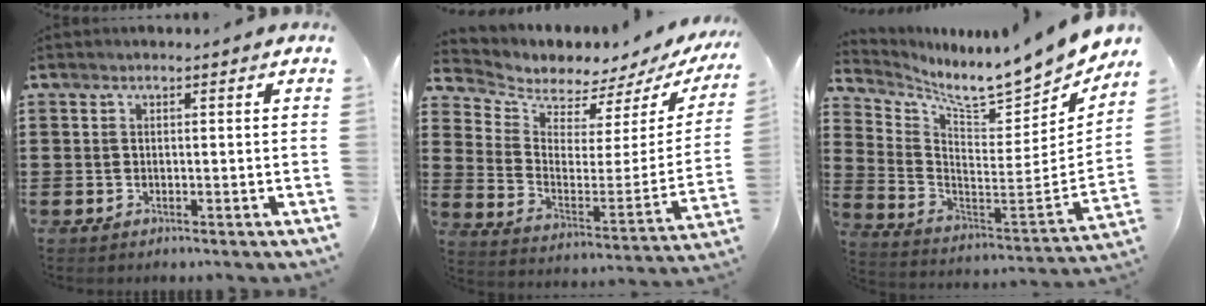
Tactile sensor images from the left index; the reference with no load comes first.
{"total": 3.9, "force": [3.8, 0.9, -0.3], "torque": [-0.027, -0.049, 0.059]}
{"total": 8.2, "force": [7.7, 0.4, 2.7], "torque": [-0.079, -0.082, 0.125]}